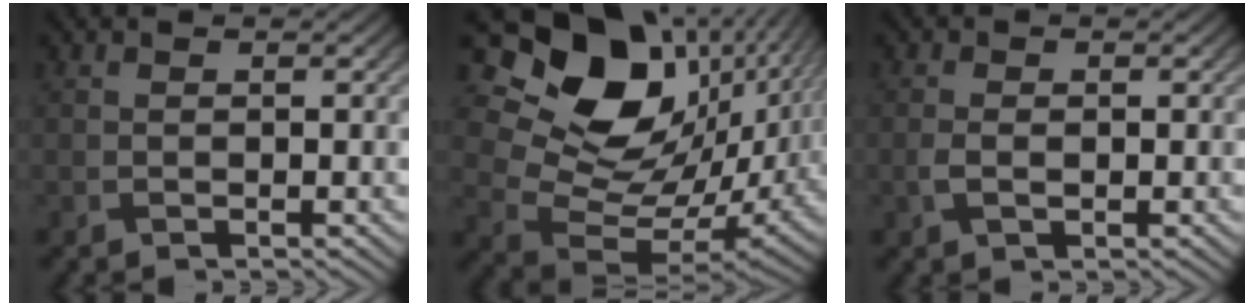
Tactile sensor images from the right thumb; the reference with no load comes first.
{"total": 17.8, "force": [7.5, 11.9, 10.8], "torque": [-0.208, 0.003, 0.141]}
{"total": 1.8, "force": [-0.6, 1.0, 1.4], "torque": [-0.036, -0.001, -0.010]}